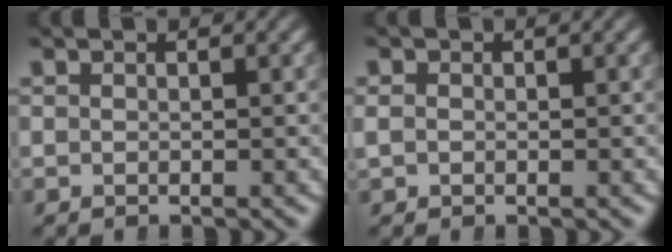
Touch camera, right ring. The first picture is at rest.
{"total": 1.5, "force": [0.0, 1.5, 0.4], "torque": [-0.019, -0.006, 0.003]}